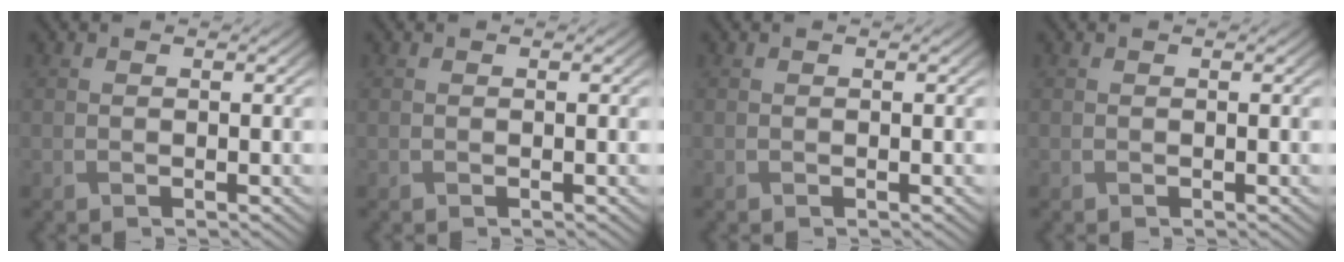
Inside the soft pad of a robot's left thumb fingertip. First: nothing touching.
{"total": 0.0}
{"total": 0.0}
{"total": 0.0}